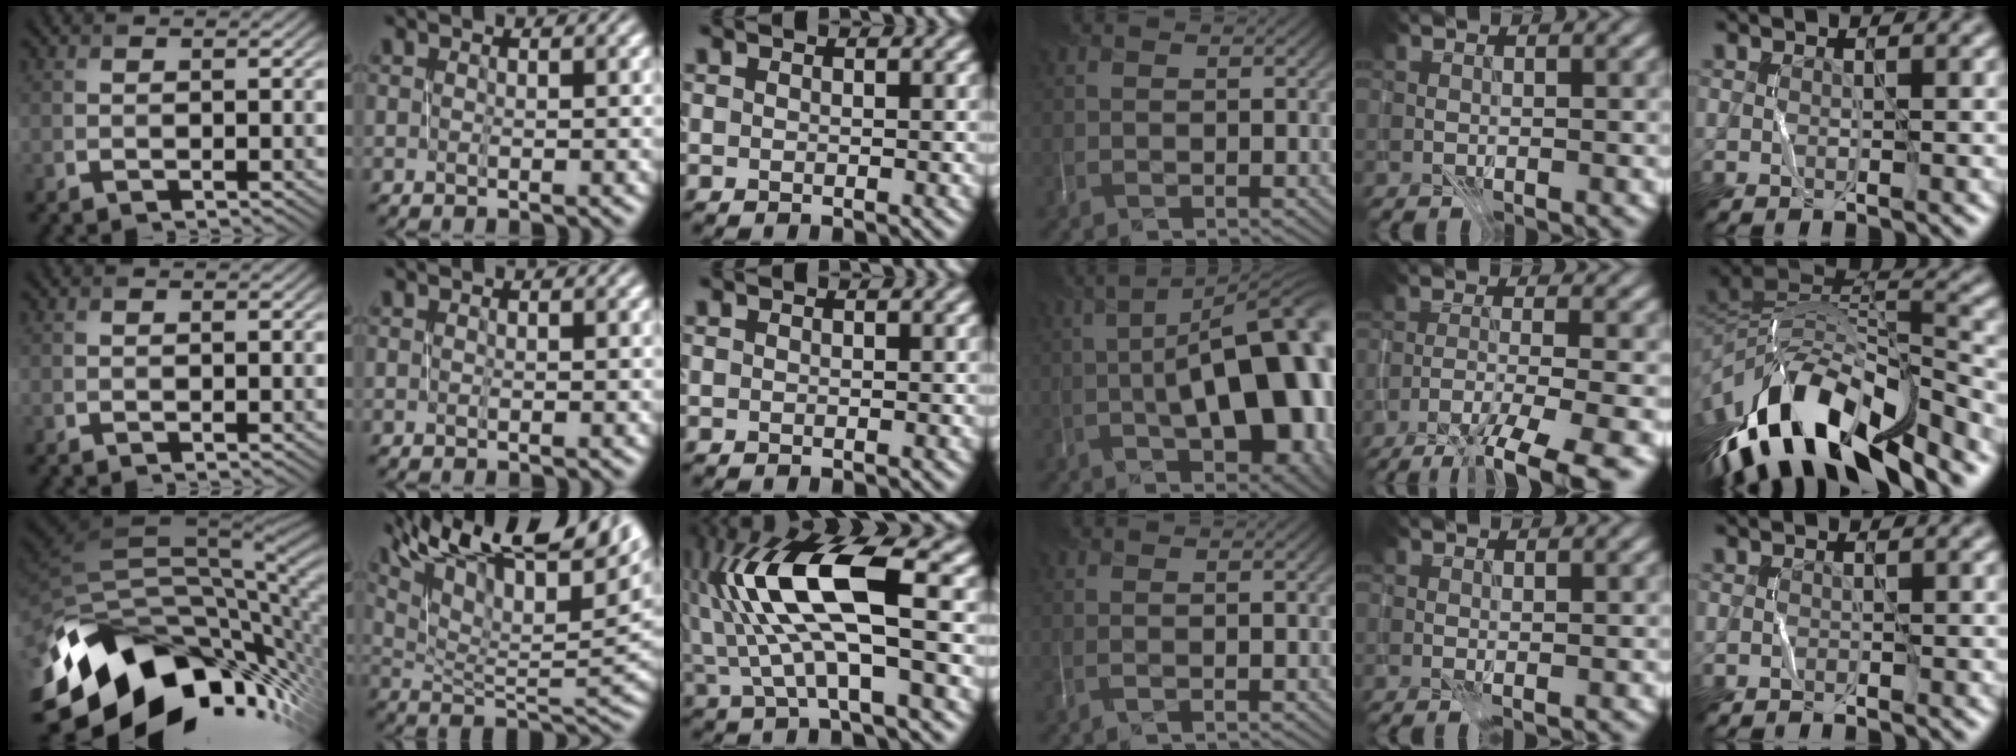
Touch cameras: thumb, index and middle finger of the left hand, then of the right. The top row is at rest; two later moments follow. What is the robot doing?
{"motion": "close", "object": "stapler"}